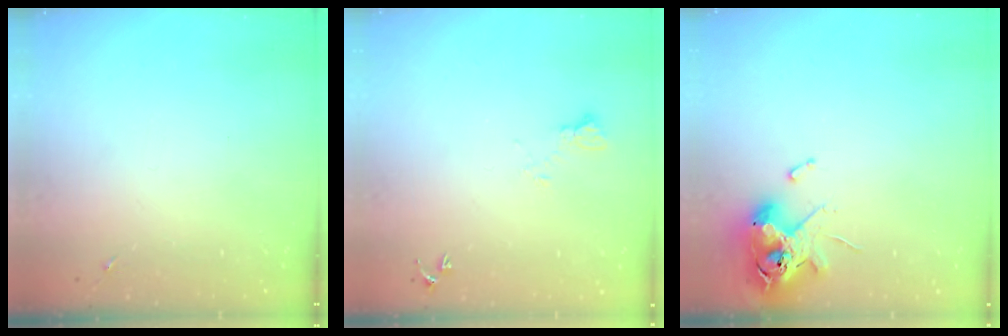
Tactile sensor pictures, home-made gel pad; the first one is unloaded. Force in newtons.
{"total": 4.2, "press": 4.1, "slide": 0.5}
{"total": 11.6, "press": 11.4, "slide": 2.0}